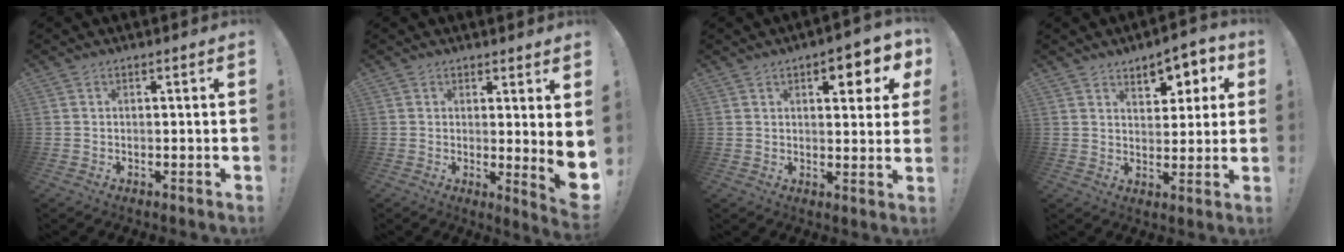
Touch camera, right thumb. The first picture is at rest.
{"total": 5.3, "force": [1.5, 0.1, 5.1], "torque": [-0.055, -0.034, 0.029]}
{"total": 7.5, "force": [3.6, 2.7, 6.0], "torque": [-0.063, -0.018, 0.052]}
{"total": 7.9, "force": [4.7, 4.8, 4.3], "torque": [-0.038, -0.033, 0.080]}